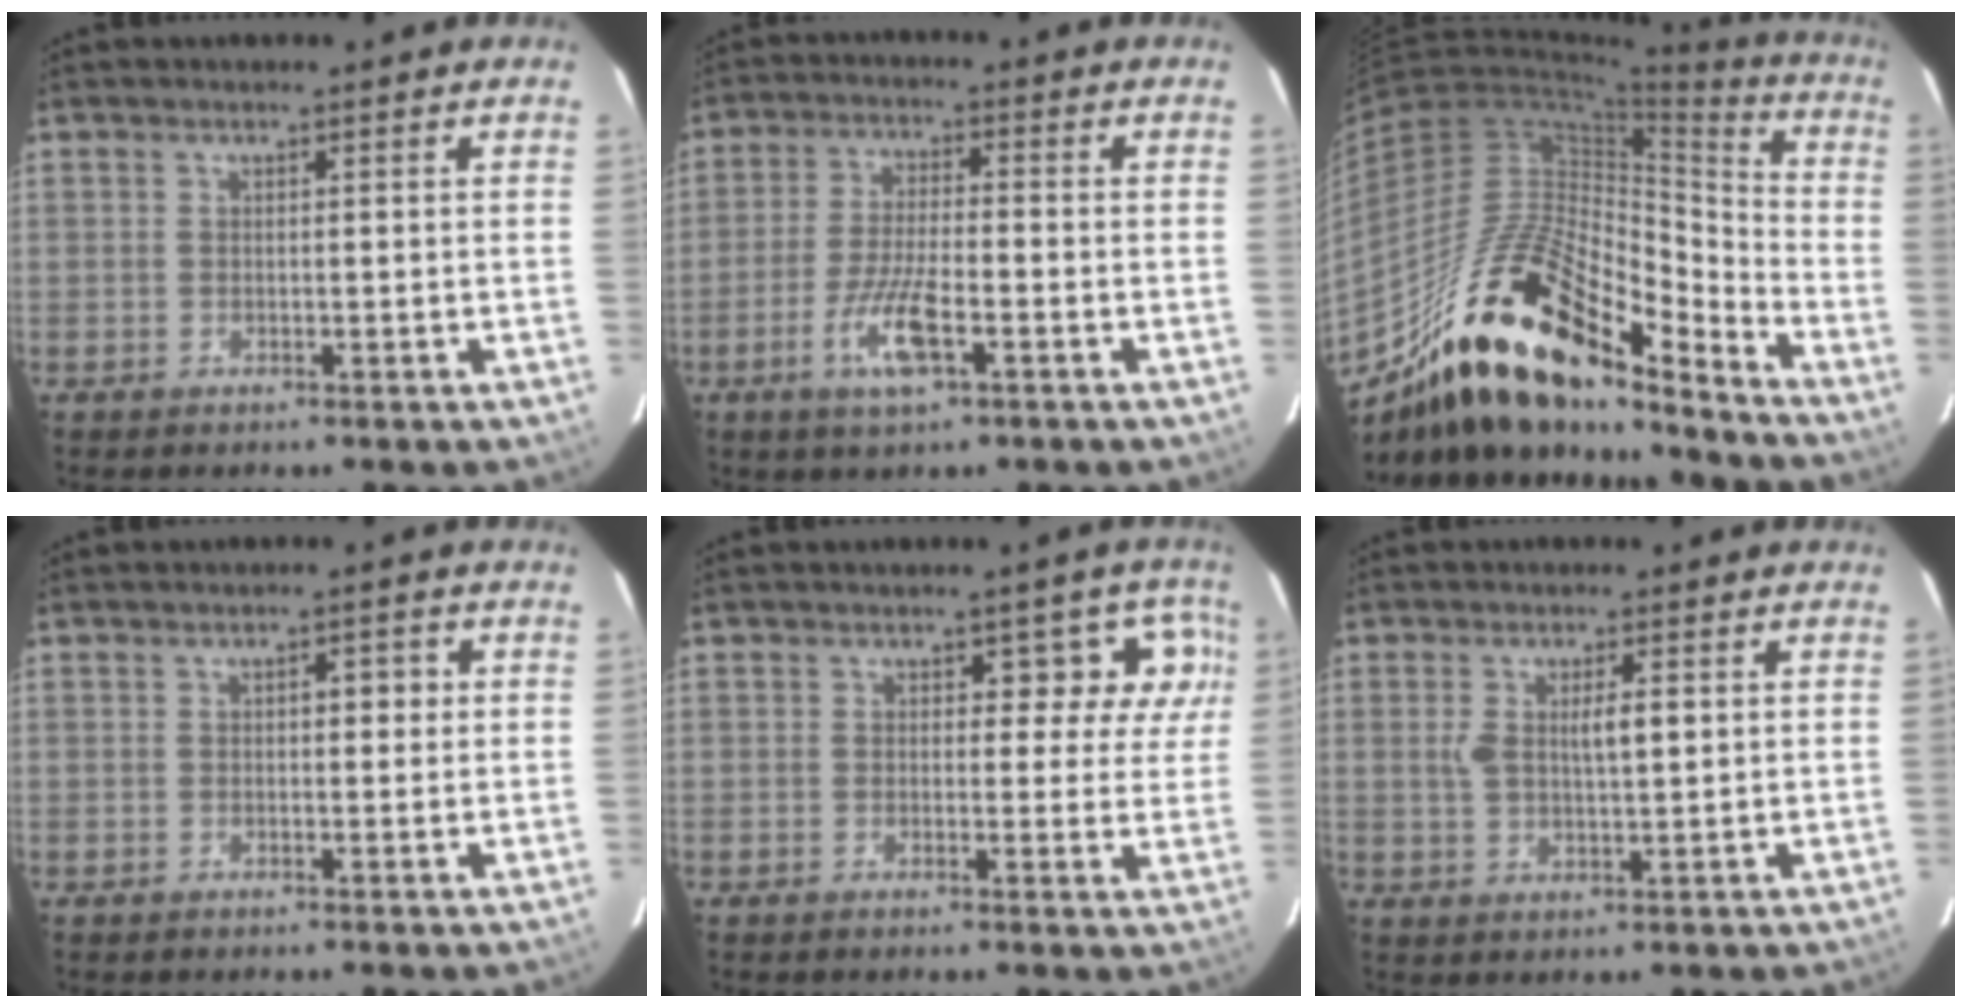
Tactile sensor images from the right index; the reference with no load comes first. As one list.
[{"total": 7.6, "force": [-3.4, 1.4, 6.6], "torque": [-0.134, -0.008, -0.062]}, {"total": 21.9, "force": [-15.0, 6.5, 14.7], "torque": [-0.263, 0.018, -0.259]}, {"total": 1.9, "force": [0.3, 0.9, 1.7], "torque": [-0.023, 0.012, 0.003]}, {"total": 5.8, "force": [2.3, 3.6, 3.8], "torque": [-0.013, 0.012, 0.014]}, {"total": 4.6, "force": [0.9, 1.4, 4.3], "torque": [-0.080, 0.005, 0.018]}]